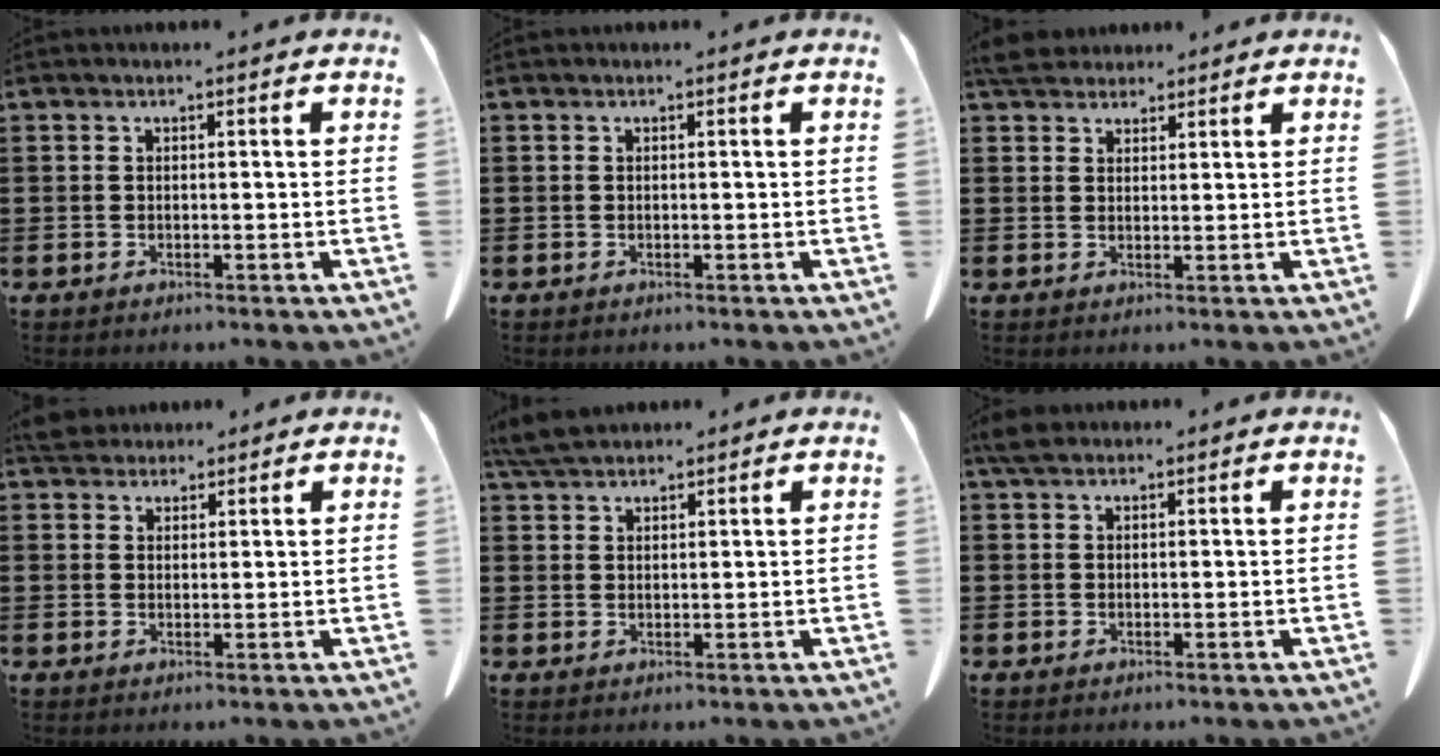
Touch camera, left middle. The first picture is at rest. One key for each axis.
{"total": 0.0}
{"total": 3.8, "fx": 3.4, "fy": 1.4, "fz": 0.9, "tx": -0.030, "ty": 0.000, "tz": 0.068}
{"total": 3.8, "fx": 3.5, "fy": 1.2, "fz": 0.8, "tx": -0.018, "ty": -0.006, "tz": 0.069}
{"total": 4.7, "fx": 4.2, "fy": 1.0, "fz": 1.8, "tx": -0.047, "ty": -0.005, "tz": 0.082}
{"total": 2.6, "fx": 2.0, "fy": 1.2, "fz": 1.2, "tx": -0.022, "ty": 0.002, "tz": 0.038}